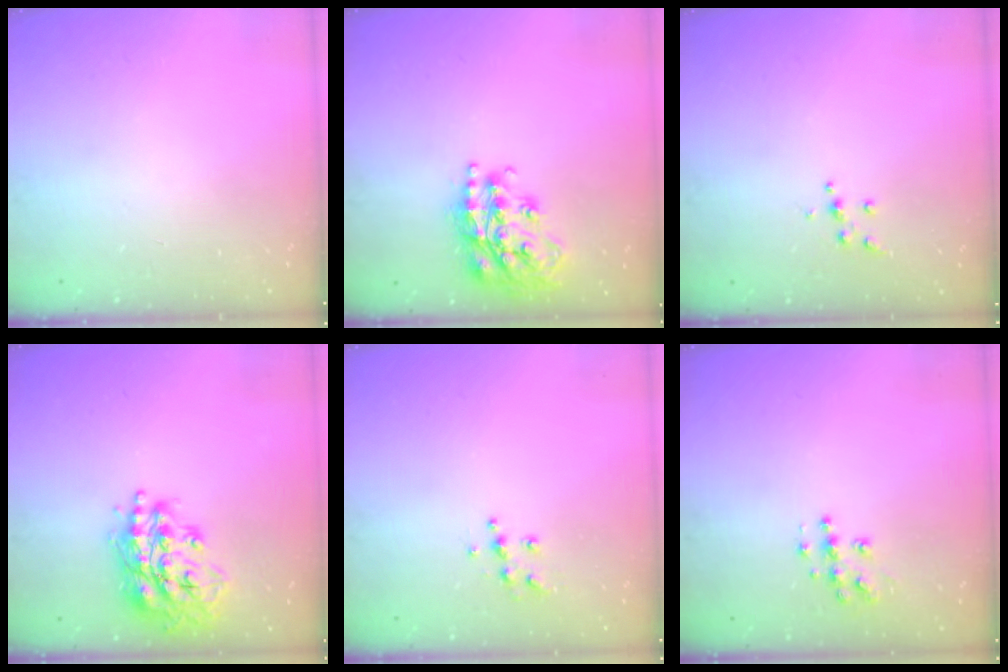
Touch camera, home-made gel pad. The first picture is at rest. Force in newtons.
{"total": 18.0, "press": 17.9, "slide": 1.6}
{"total": 4.5, "press": 4.5, "slide": 0.5}
{"total": 17.1, "press": 17.0, "slide": 1.4}
{"total": 6.4, "press": 6.4, "slide": 0.6}
{"total": 8.6, "press": 8.6, "slide": 0.4}